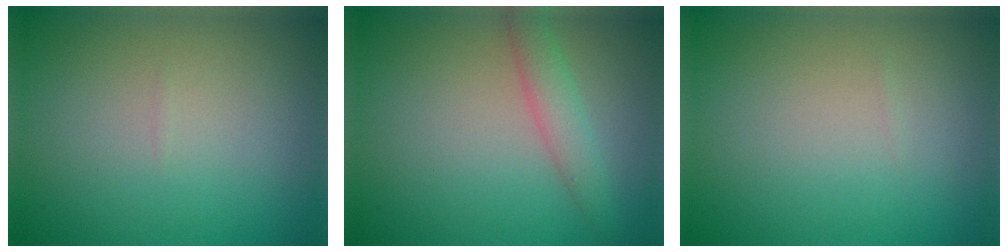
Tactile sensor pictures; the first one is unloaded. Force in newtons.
{"total": 2.4, "press": 2.4, "slide": 0.1}
{"total": 0.0}